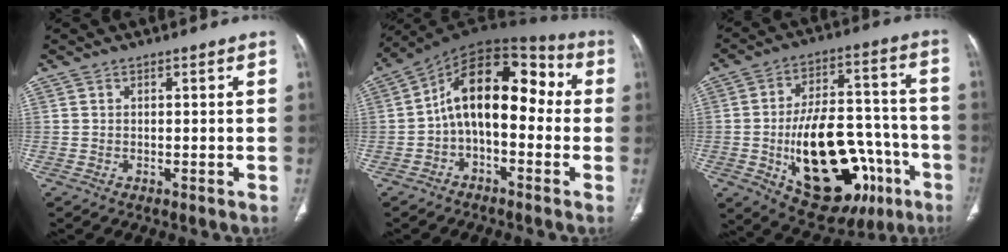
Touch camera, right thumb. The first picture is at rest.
{"total": 15.1, "force": [-0.7, 8.8, 12.3], "torque": [-0.159, 0.059, -0.027]}
{"total": 26.5, "force": [-8.9, 13.9, 20.8], "torque": [-0.301, 0.033, -0.115]}